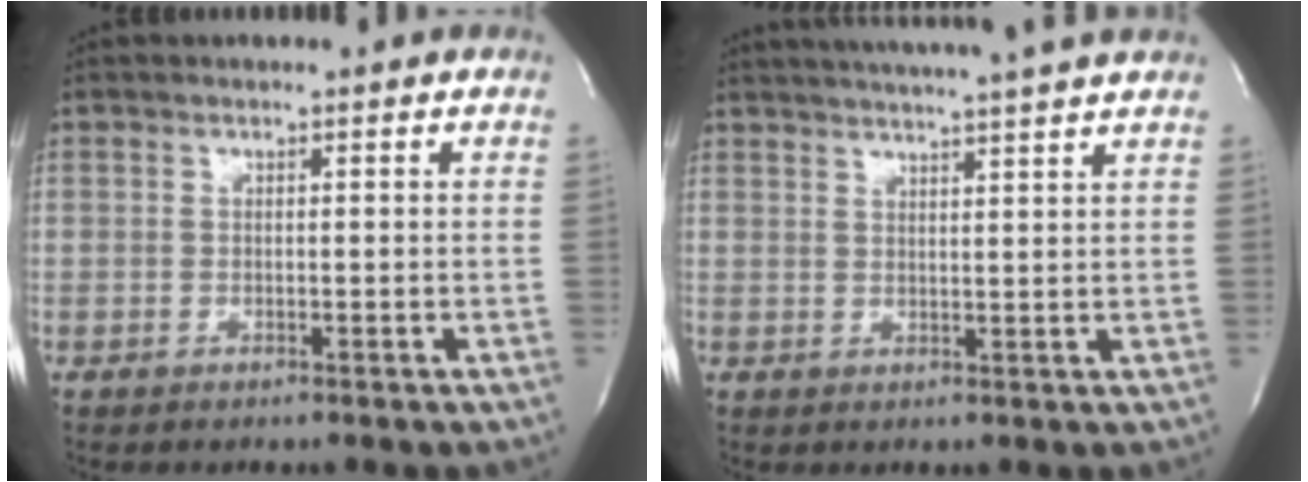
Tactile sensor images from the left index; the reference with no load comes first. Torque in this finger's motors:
{"motor_torque": [-0.08, -0.06, 0.41, 0.11]}